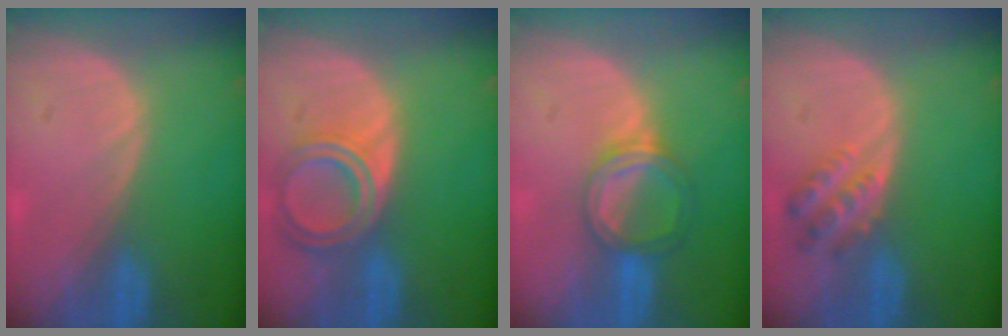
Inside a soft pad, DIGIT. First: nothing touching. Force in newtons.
{"total": 6.6, "press": 5.9, "slide": 3.0}
{"total": 5.4, "press": 5.1, "slide": 1.7}
{"total": 4.4, "press": 4.2, "slide": 1.3}